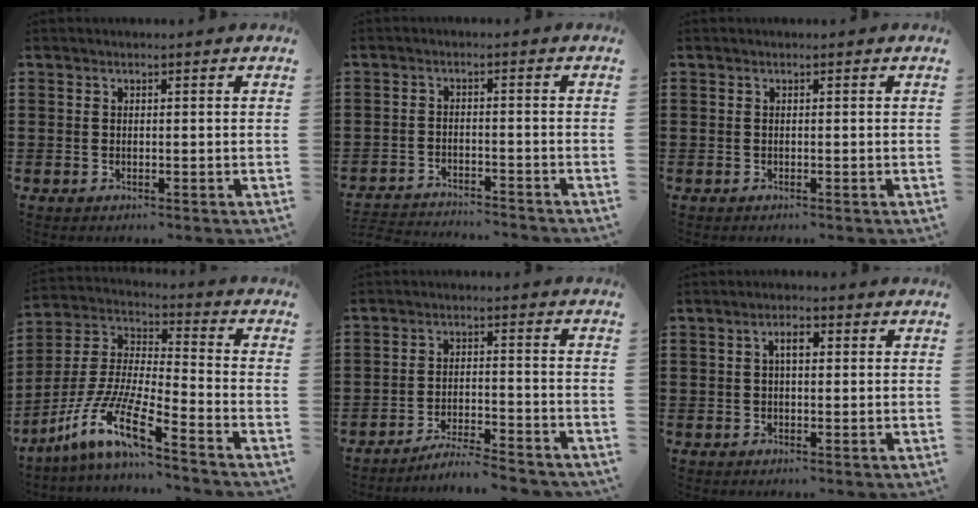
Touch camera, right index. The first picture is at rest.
{"total": 3.1, "force": [-3.1, 0.0, 0.1], "torque": [-0.006, -0.003, -0.068]}
{"total": 0.0}
{"total": 11.6, "force": [-8.8, 1.0, 7.5], "torque": [-0.187, -0.016, -0.186]}
{"total": 4.7, "force": [-4.6, -0.1, 1.1], "torque": [-0.023, -0.001, -0.092]}
{"total": 2.5, "force": [0.6, 1.1, 2.2], "torque": [-0.044, 0.009, 0.008]}